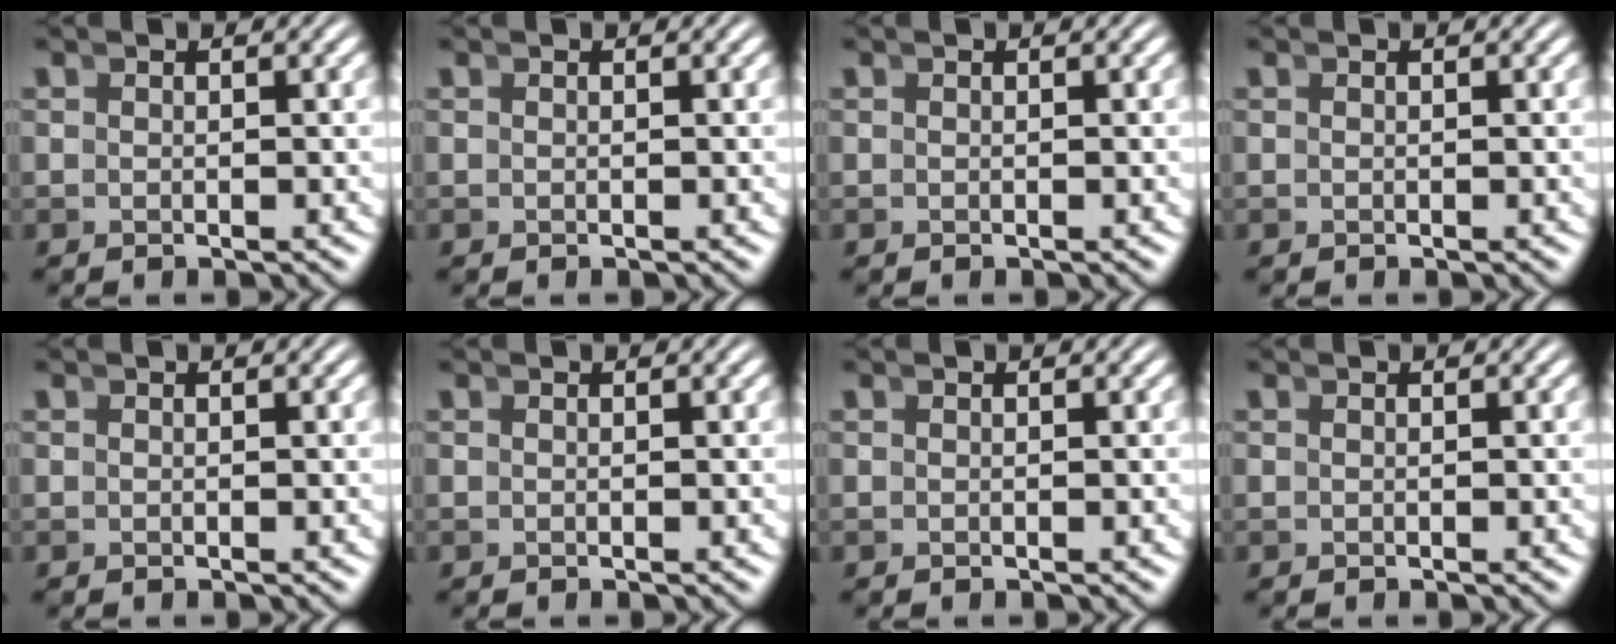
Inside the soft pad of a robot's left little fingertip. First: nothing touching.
{"total": 0.0}
{"total": 0.0}
{"total": 0.0}
{"total": 0.0}
{"total": 0.0}
{"total": 0.0}
{"total": 0.0}